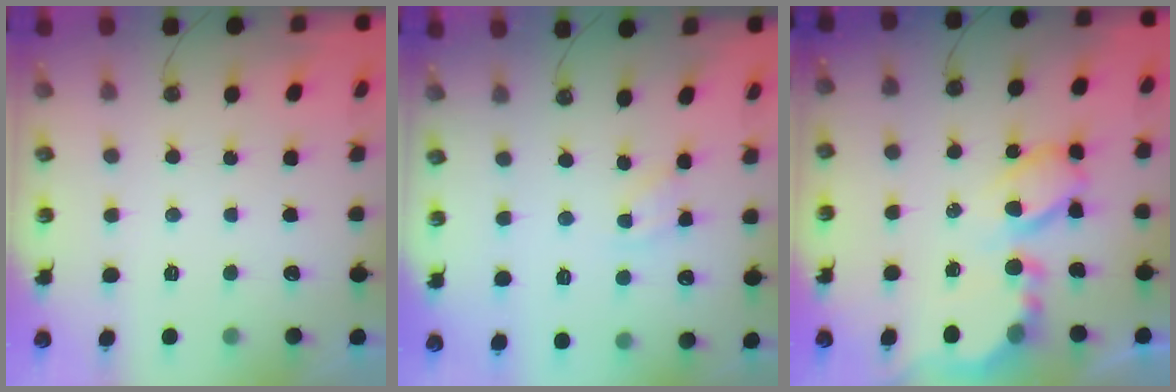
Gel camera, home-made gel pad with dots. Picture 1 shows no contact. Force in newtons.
{"total": 2.6, "press": 2.6, "slide": 0.4}
{"total": 10.2, "press": 10.2, "slide": 0.6}